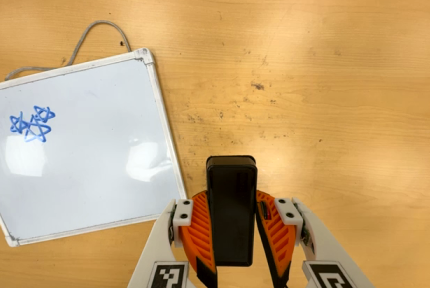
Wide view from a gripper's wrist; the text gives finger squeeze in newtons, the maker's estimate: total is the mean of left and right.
{"total": 9.3, "left": 7.5, "right": 11.0}